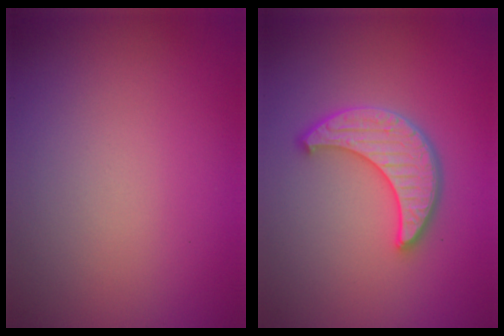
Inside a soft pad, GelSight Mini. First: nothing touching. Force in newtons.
{"total": 4.7, "press": 4.1, "slide": 2.4}